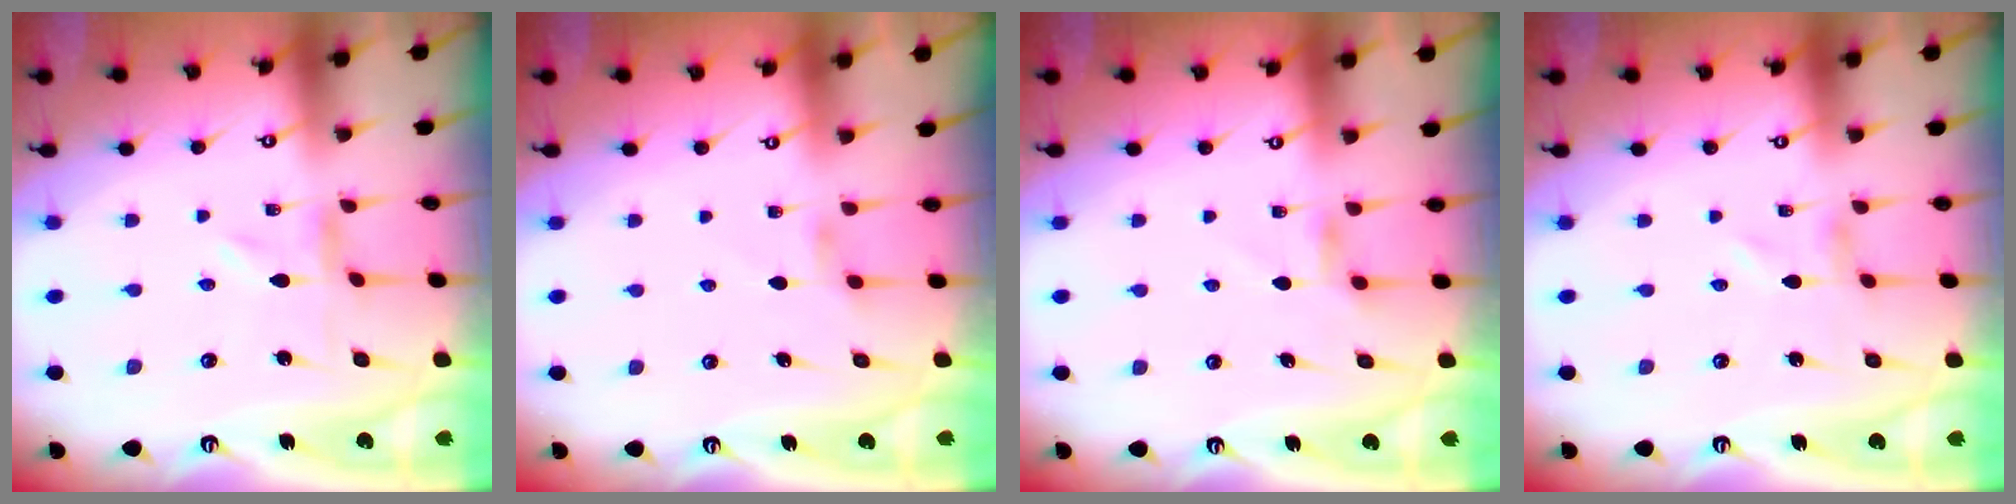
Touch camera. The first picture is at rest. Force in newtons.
{"total": 2.7, "press": 2.7, "slide": 0.5}
{"total": 4.2, "press": 4.2, "slide": 0.5}
{"total": 0.8, "press": 0.8, "slide": 0.1}